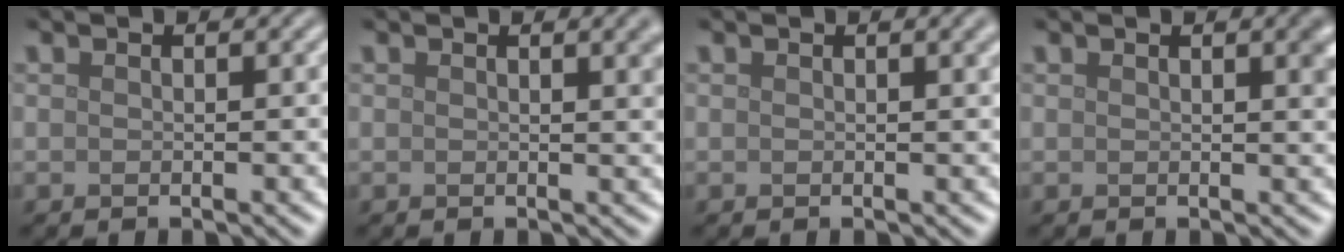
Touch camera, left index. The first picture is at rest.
{"total": 2.5, "force": [1.0, 0.9, 2.1], "torque": [-0.012, 0.007, 0.010]}
{"total": 1.6, "force": [0.7, 0.5, 1.3], "torque": [-0.011, 0.006, 0.008]}
{"total": 2.2, "force": [1.0, 0.7, 1.8], "torque": [-0.010, 0.007, 0.011]}